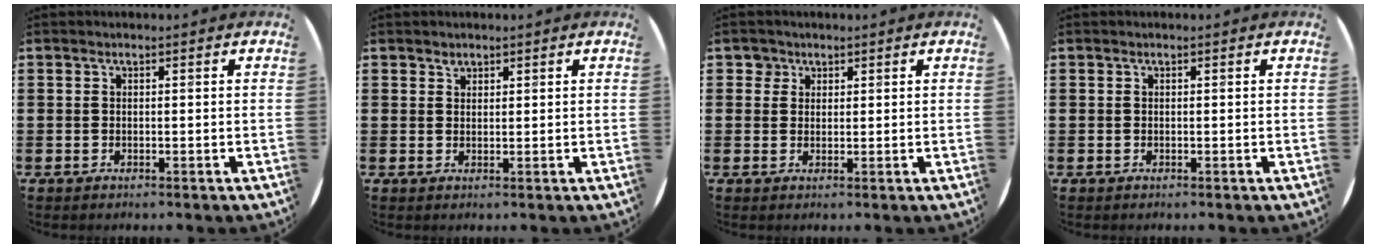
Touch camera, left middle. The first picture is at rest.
{"total": 1.0, "force": [0.9, 0.4, -0.1], "torque": [0.008, -0.001, 0.017]}
{"total": 2.1, "force": [1.4, 1.5, 0.2], "torque": [0.009, 0.000, 0.024]}
{"total": 0.0}